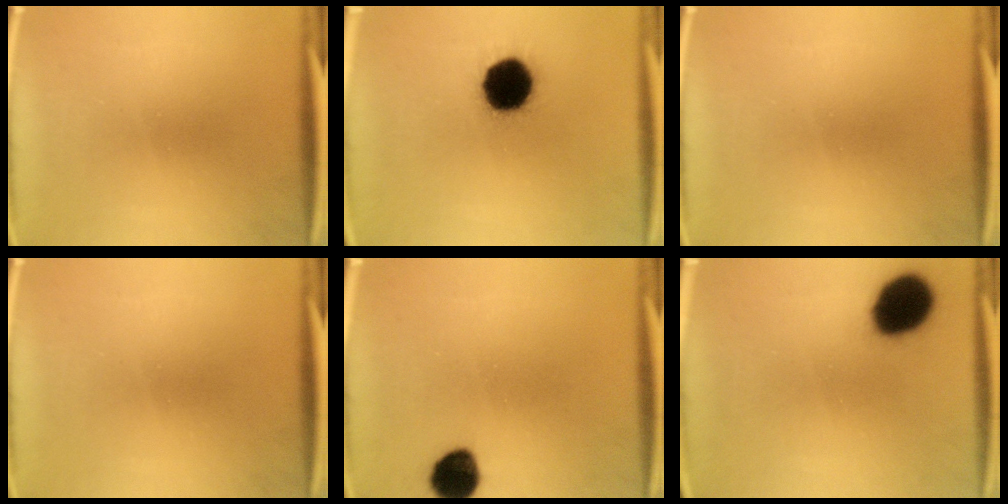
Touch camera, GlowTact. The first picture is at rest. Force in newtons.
{"total": 16.0}
{"total": 0.0}
{"total": 0.0}
{"total": 8.6}
{"total": 14.4}